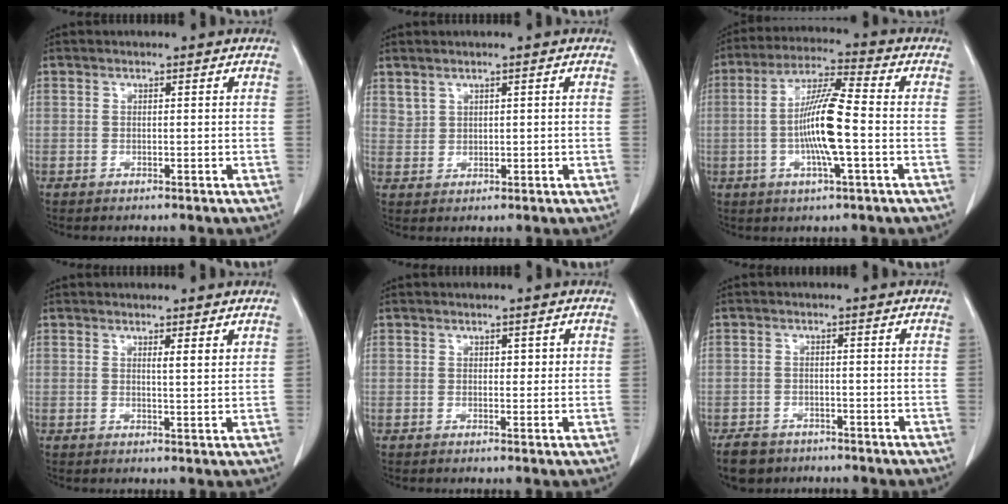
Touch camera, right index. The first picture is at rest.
{"total": 1.8, "force": [1.4, 1.0, 0.3], "torque": [0.001, 0.005, 0.032]}
{"total": 10.8, "force": [-1.5, 0.7, 10.6], "torque": [-0.200, 0.003, -0.034]}
{"total": 2.0, "force": [1.3, 0.2, 1.5], "torque": [-0.028, -0.005, 0.020]}
{"total": 1.3, "force": [0.4, 0.9, 0.9], "torque": [-0.007, 0.001, 0.006]}
{"total": 4.7, "force": [-3.5, 3.0, 1.0], "torque": [-0.026, 0.001, -0.056]}